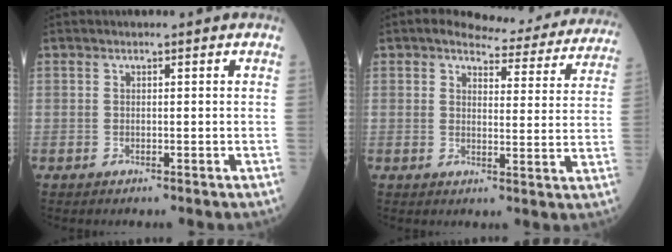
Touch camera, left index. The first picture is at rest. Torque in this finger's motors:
{"motor_torque": [0.91, -1.17, 0.05, 0.00]}